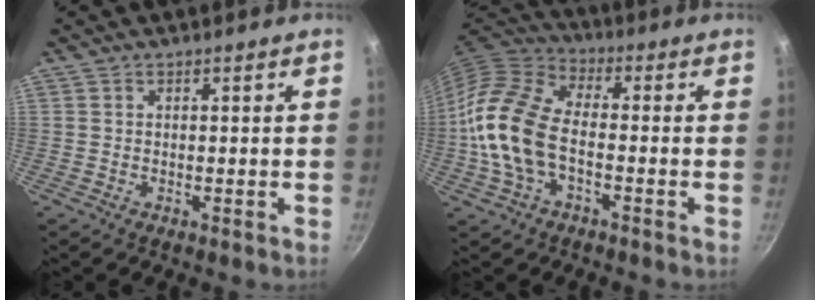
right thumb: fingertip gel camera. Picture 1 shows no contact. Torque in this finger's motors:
{"motor_torque": [-0.48, 1.47, 1.89, -0.08, 0.53]}